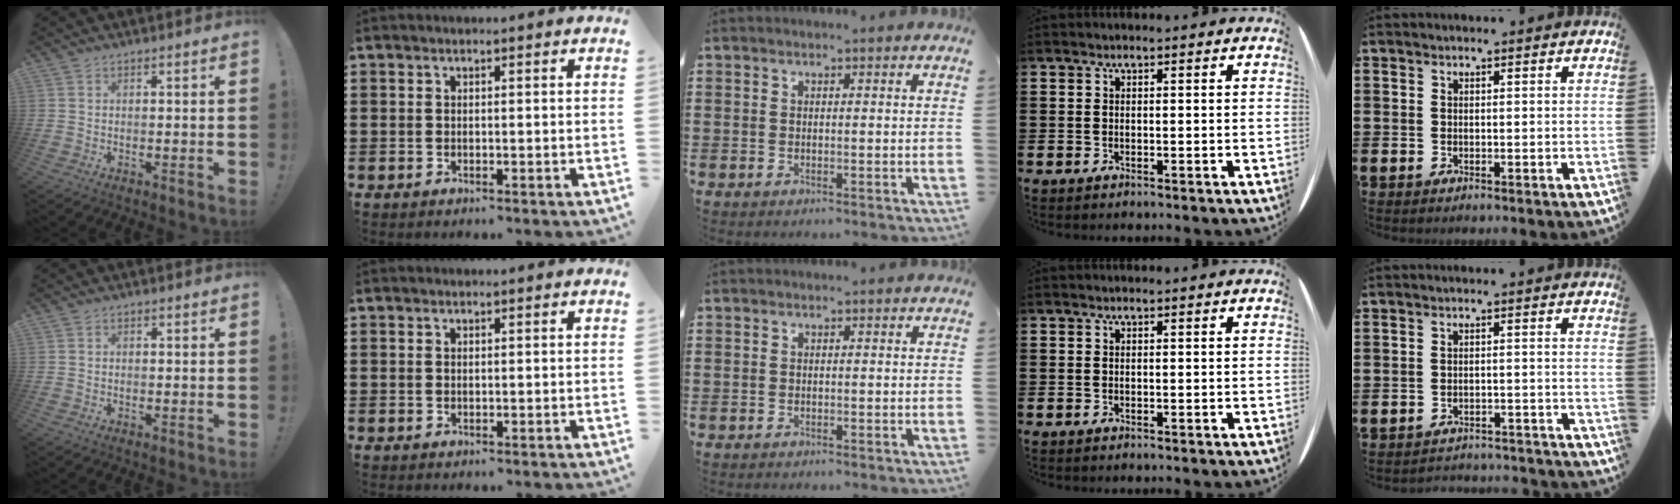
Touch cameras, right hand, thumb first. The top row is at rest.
{"thumb": {"total": 0.6, "force": [-0.3, 0.6, 0.2], "torque": [-0.006, 0.003, -0.003]}, "little": {"total": 2.1, "force": [-2.1, 0.0, -0.2], "torque": [-0.004, 0.004, -0.046]}}